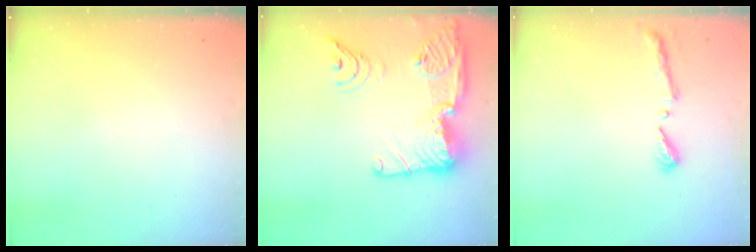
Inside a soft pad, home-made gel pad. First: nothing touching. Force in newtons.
{"total": 27.4, "press": 26.4, "slide": 7.2}
{"total": 5.1, "press": 5.0, "slide": 0.6}